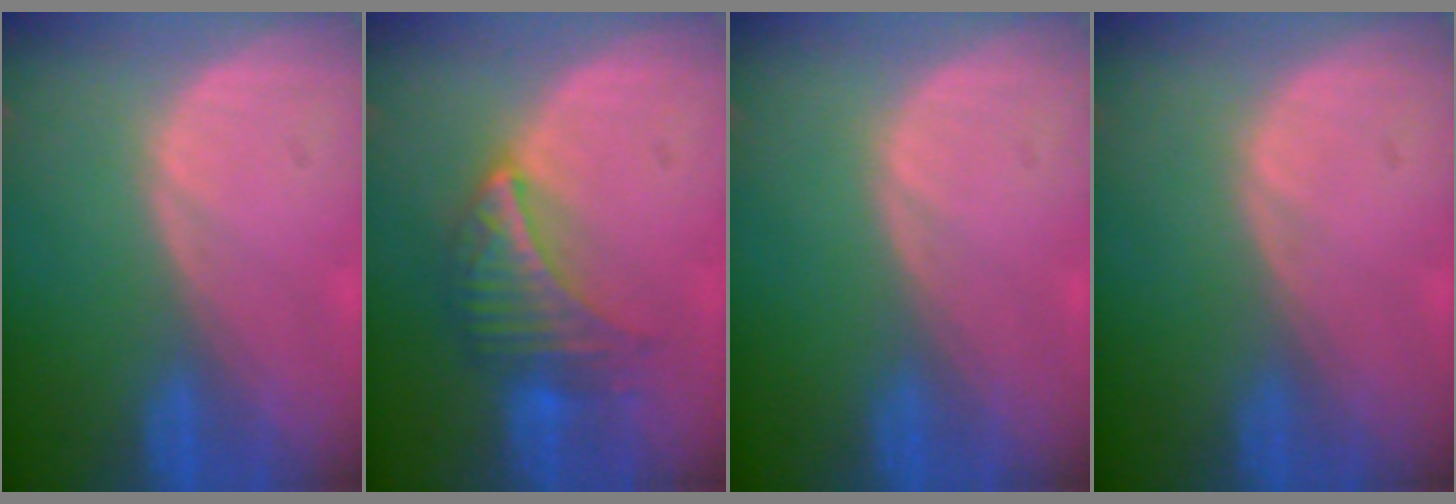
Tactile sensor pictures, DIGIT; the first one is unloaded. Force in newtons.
{"total": 6.4, "press": 6.3, "slide": 1.1}
{"total": 0.0}
{"total": 0.0}